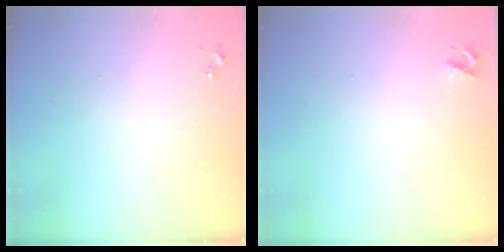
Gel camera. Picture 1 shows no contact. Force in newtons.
{"total": 3.3, "press": 3.3, "slide": 0.5}